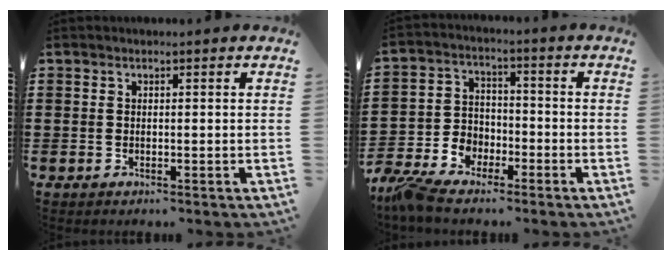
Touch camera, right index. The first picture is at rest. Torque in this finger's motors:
{"motor_torque": [-0.75, 0.76, 0.10, 0.03]}